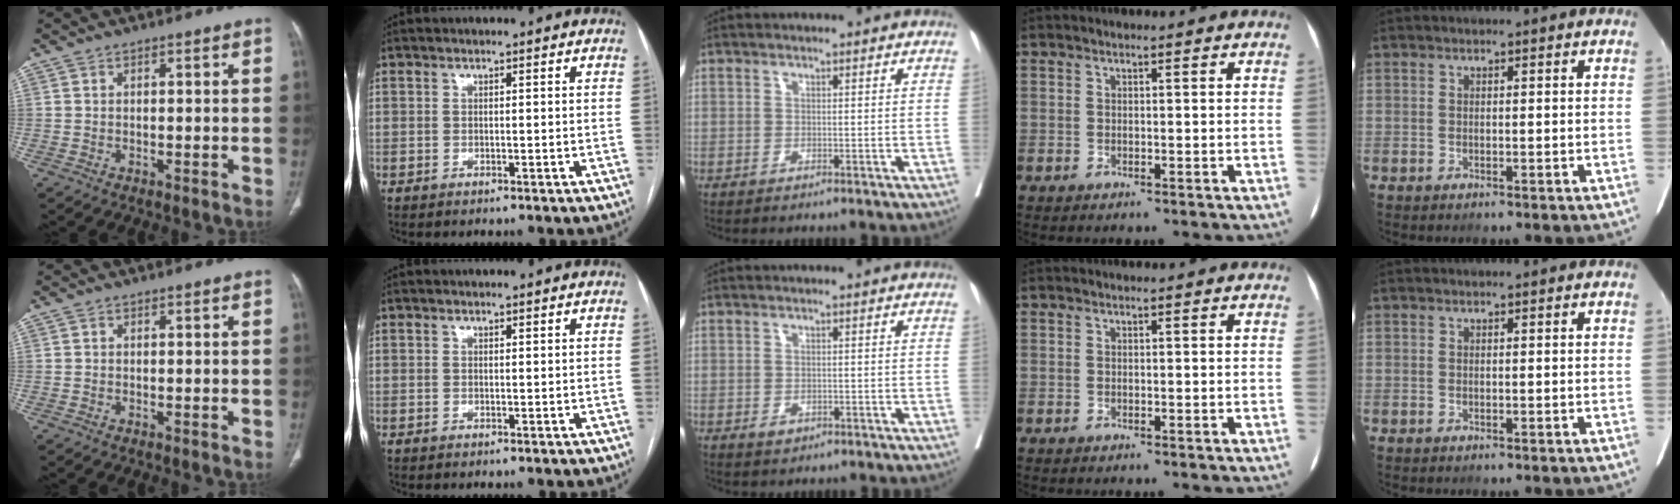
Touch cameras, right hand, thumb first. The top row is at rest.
{"middle": {"total": 1.0, "force": [-0.2, 0.6, 0.8], "torque": [-0.012, 0.001, 0.004]}}